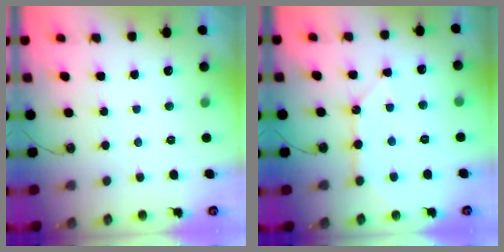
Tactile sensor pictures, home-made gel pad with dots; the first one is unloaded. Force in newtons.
{"total": 10.7, "press": 10.7, "slide": 0.9}